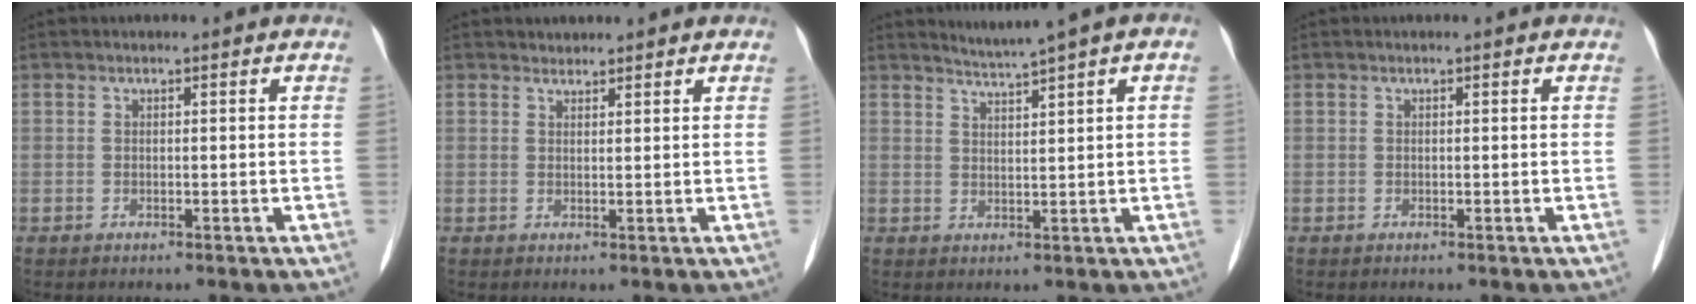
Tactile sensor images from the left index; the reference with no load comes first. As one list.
[{"total": 2.3, "force": [2.2, 0.8, 0.0], "torque": [-0.003, 0.010, 0.038]}, {"total": 3.4, "force": [2.6, -0.5, 2.2], "torque": [-0.035, 0.008, 0.049]}, {"total": 0.0}]